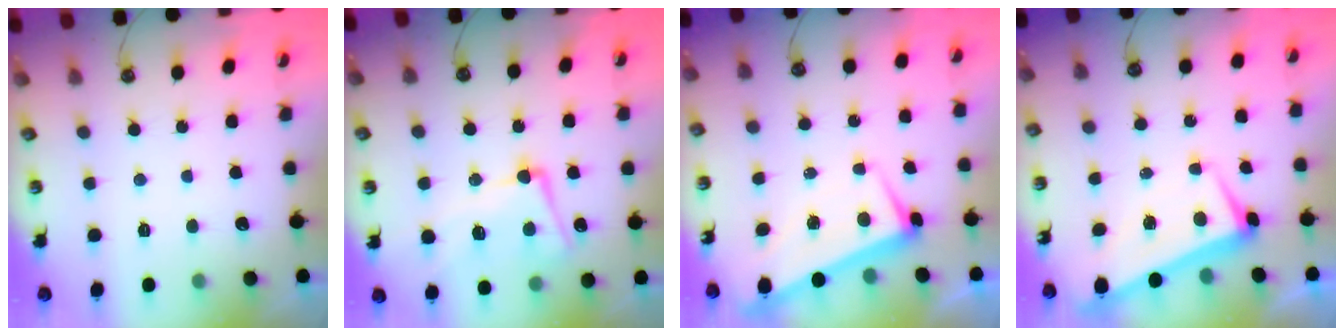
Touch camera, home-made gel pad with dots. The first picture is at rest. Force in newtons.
{"total": 8.1, "press": 7.8, "slide": 2.0}
{"total": 1.5, "press": 0.5, "slide": 1.4}
{"total": 2.0, "press": 1.9, "slide": 0.7}